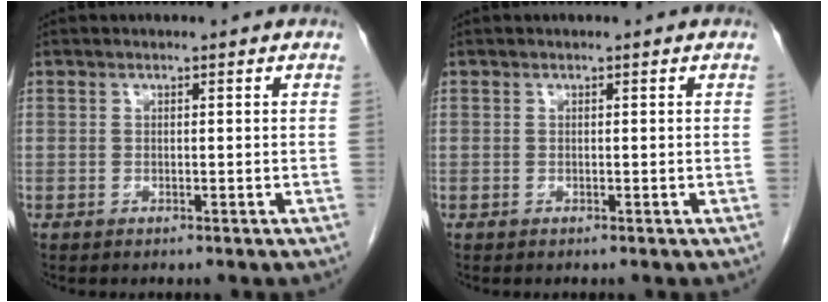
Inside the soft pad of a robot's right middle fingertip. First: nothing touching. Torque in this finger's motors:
{"motor_torque": [0.00, 0.00, 0.00, 0.00]}